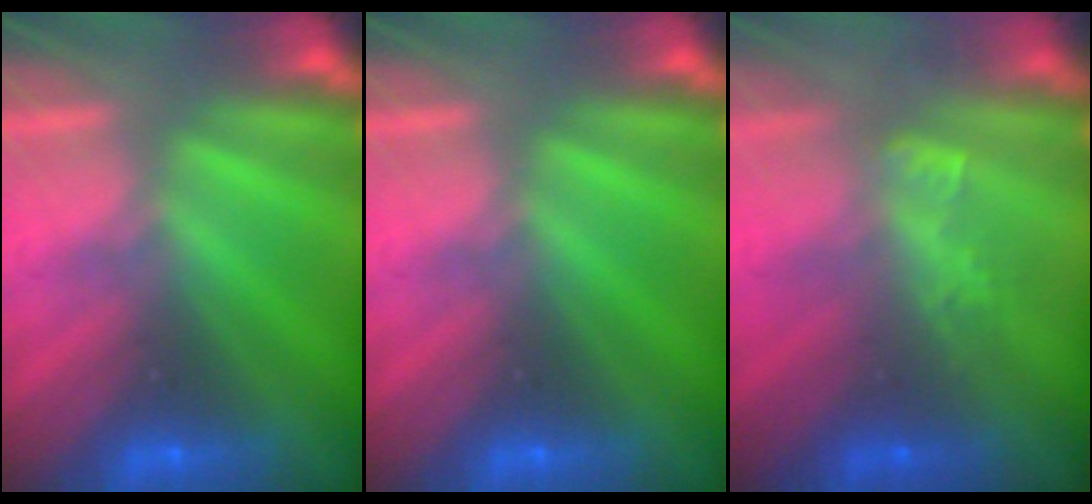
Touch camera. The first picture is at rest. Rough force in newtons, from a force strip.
{"total": 0.0}
{"total": 2.2}